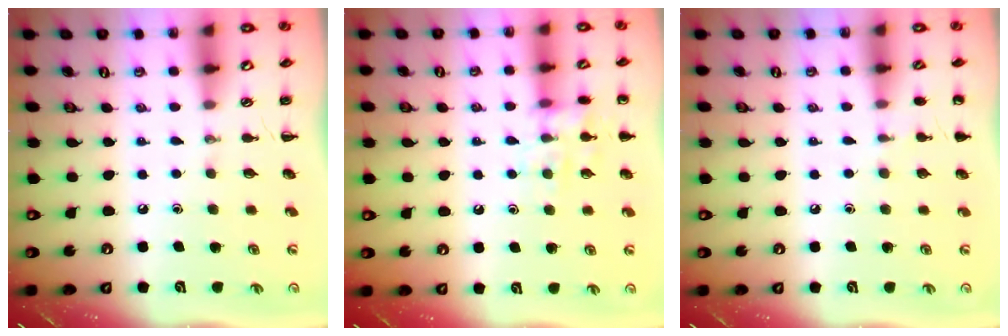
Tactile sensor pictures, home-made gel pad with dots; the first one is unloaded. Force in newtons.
{"total": 11.2, "press": 11.2, "slide": 0.8}
{"total": 5.3, "press": 5.1, "slide": 1.5}